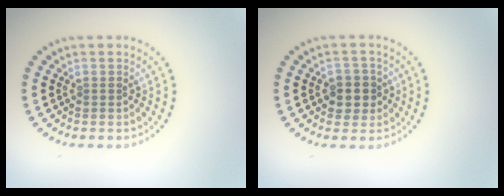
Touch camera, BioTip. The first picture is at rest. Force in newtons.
{"total": 2.5, "press": 2.4, "slide": 0.8}